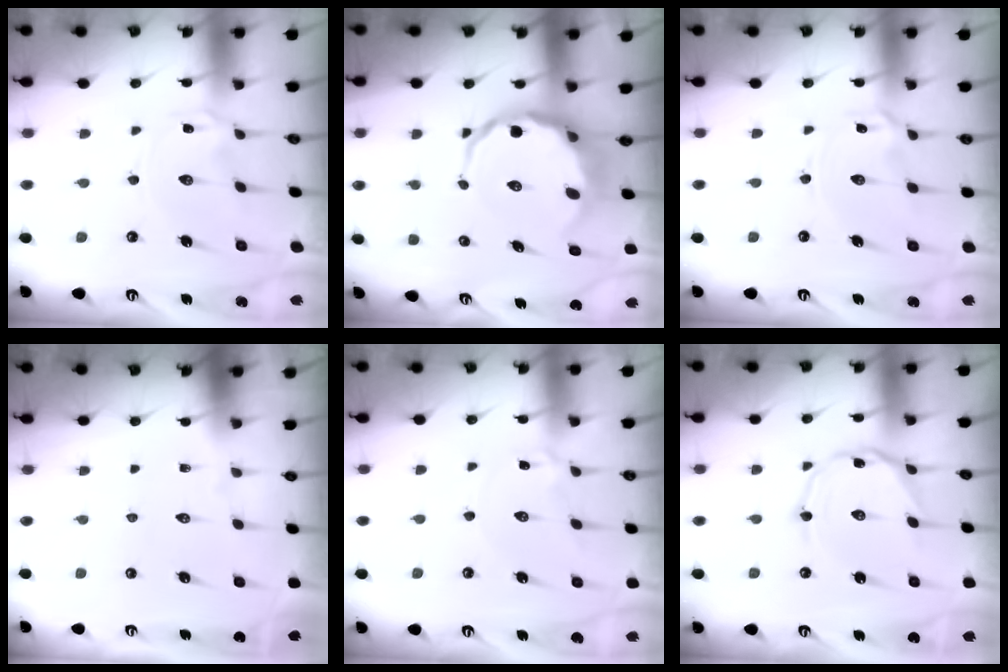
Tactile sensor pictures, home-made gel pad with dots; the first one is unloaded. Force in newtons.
{"total": 7.8, "press": 7.4, "slide": 2.5}
{"total": 2.4, "press": 2.4, "slide": 0.4}
{"total": 0.0}
{"total": 2.2, "press": 2.2, "slide": 0.2}
{"total": 2.3, "press": 2.3, "slide": 0.3}